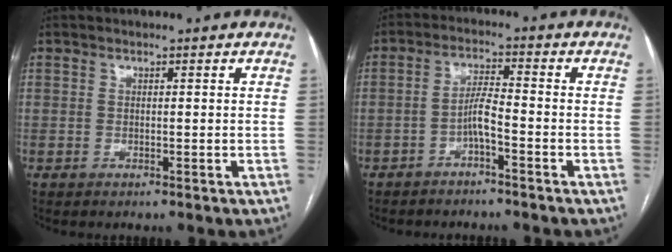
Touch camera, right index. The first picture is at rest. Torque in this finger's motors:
{"motor_torque": [0.47, 0.02, 0.21, 0.02]}